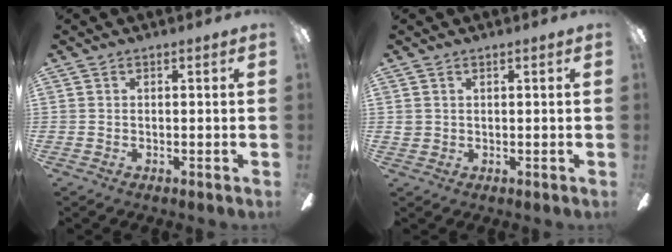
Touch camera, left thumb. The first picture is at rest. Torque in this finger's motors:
{"motor_torque": [0.11, 0.11, 0.49, -0.29, -0.02]}